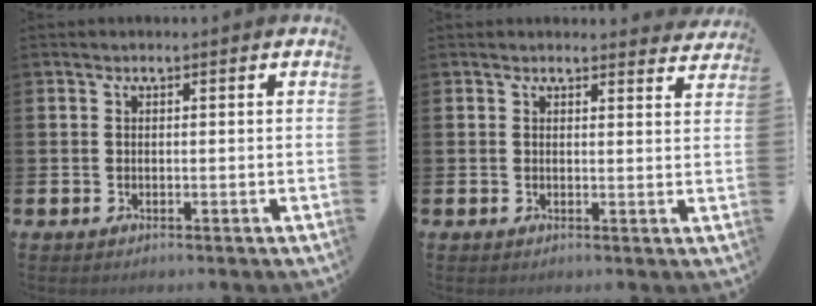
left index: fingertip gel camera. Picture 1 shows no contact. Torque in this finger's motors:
{"motor_torque": [1.08, -1.06, 0.53, 0.01]}